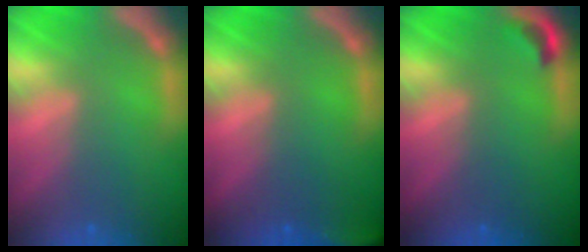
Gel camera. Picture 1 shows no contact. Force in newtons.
{"total": 2.9}
{"total": 1.4}